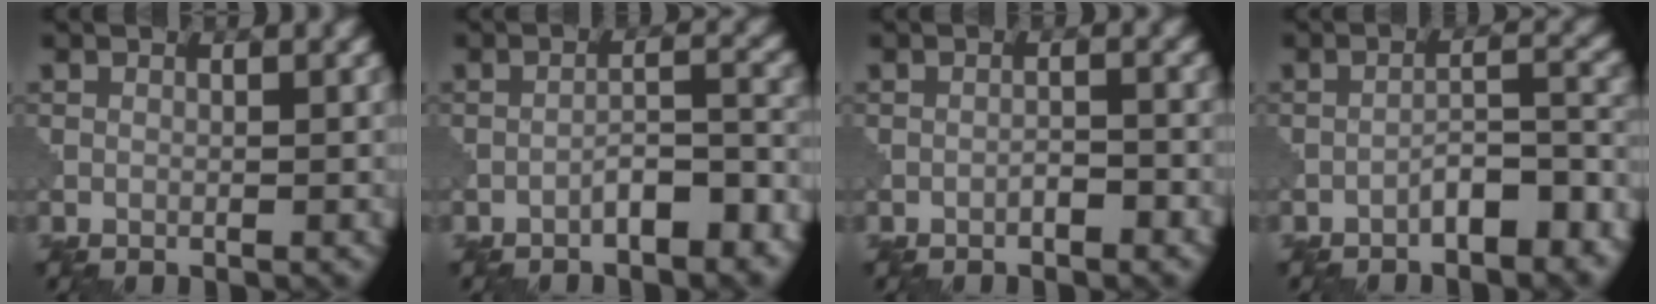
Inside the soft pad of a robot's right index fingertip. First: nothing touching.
{"total": 3.7, "force": [-2.3, 1.3, 2.6], "torque": [-0.040, 0.013, -0.037]}
{"total": 1.0, "force": [-0.7, 0.4, 0.6], "torque": [-0.010, 0.004, -0.012]}
{"total": 4.4, "force": [-2.8, 1.6, 3.1], "torque": [-0.042, 0.013, -0.043]}